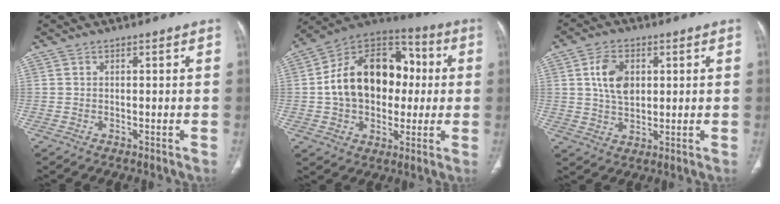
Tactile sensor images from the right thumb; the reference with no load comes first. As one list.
[{"total": 21.8, "force": [1.1, 15.5, 15.4], "torque": [-0.220, 0.034, 0.018]}, {"total": 7.7, "force": [1.9, 5.0, 5.5], "torque": [-0.090, -0.006, 0.036]}]